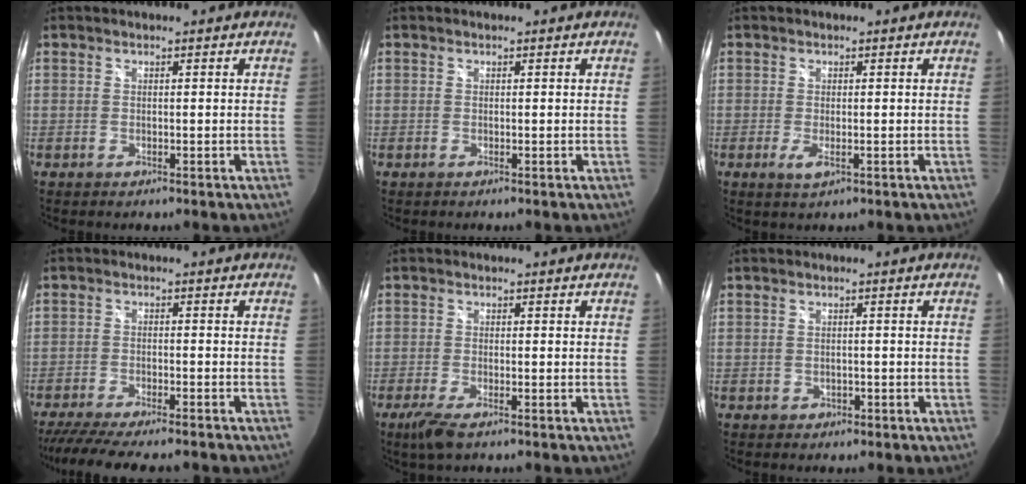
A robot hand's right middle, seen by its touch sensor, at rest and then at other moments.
{"total": 0.0}
{"total": 2.3, "force": [-0.8, 0.8, 2.0], "torque": [-0.037, -0.006, -0.009]}
{"total": 13.6, "force": [-11.6, 2.1, 6.7], "torque": [-0.142, -0.032, -0.179]}
{"total": 4.2, "force": [-2.7, 0.9, 3.1], "torque": [-0.071, -0.016, -0.051]}
{"total": 1.6, "force": [-0.6, 1.4, 0.5], "torque": [-0.007, 0.000, -0.004]}